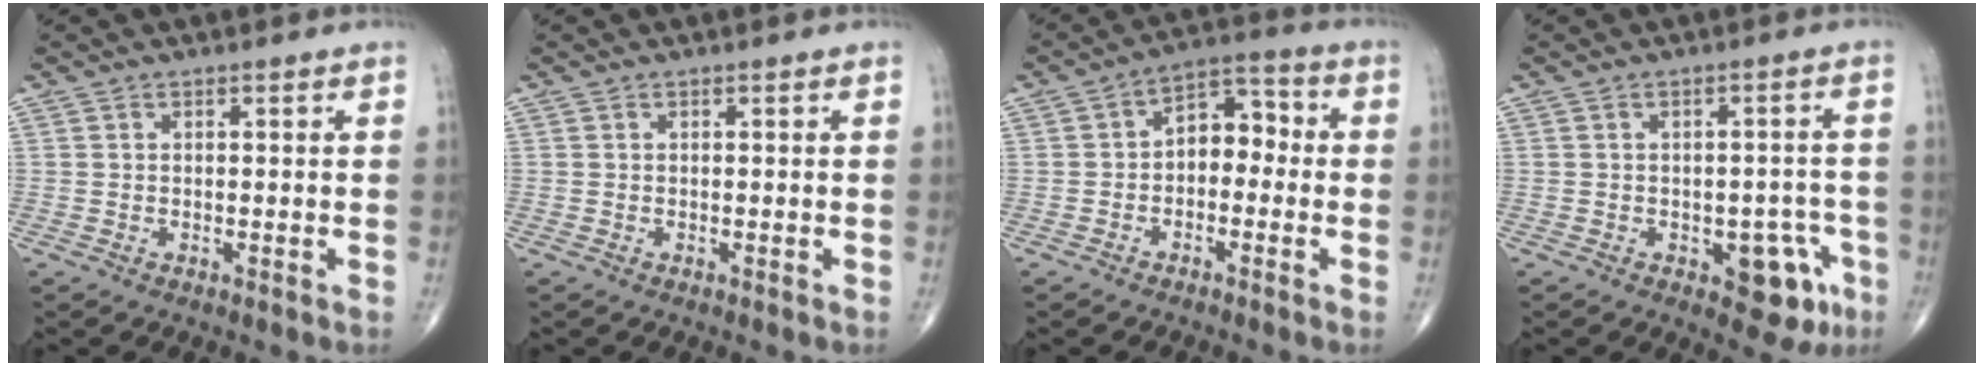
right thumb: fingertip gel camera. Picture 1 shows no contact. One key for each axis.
{"total": 0.0}
{"total": 7.4, "fx": -0.8, "fy": 5.0, "fz": 5.4, "tx": -0.055, "ty": 0.038, "tz": -0.028}
{"total": 8.2, "fx": -3.5, "fy": 4.3, "fz": 6.1, "tx": -0.036, "ty": 0.019, "tz": -0.038}